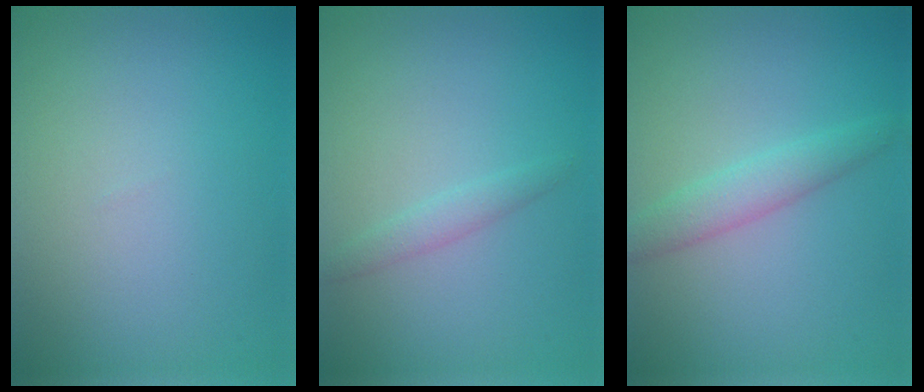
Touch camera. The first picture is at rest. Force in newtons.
{"total": 1.2, "press": 1.2, "slide": 0.1}
{"total": 2.4, "press": 2.4, "slide": 0.1}